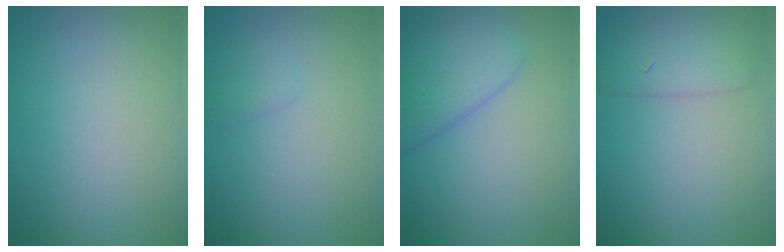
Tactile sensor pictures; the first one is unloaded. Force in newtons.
{"total": 0.8, "press": 0.8, "slide": 0.0}
{"total": 4.2, "press": 4.2, "slide": 0.1}
{"total": 2.7, "press": 2.7, "slide": 0.1}